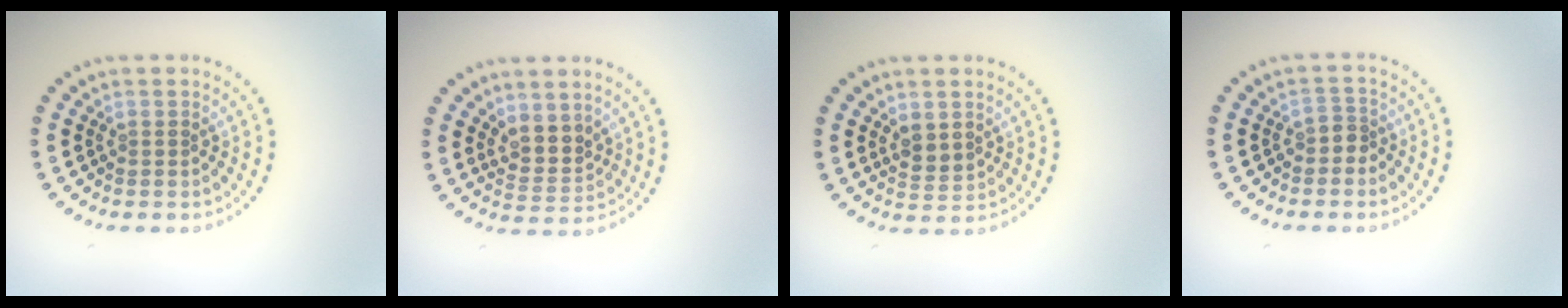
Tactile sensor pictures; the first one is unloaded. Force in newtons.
{"total": 2.5, "press": 1.9, "slide": 1.5}
{"total": 1.9, "press": 1.7, "slide": 0.9}
{"total": 1.4, "press": 1.1, "slide": 0.9}